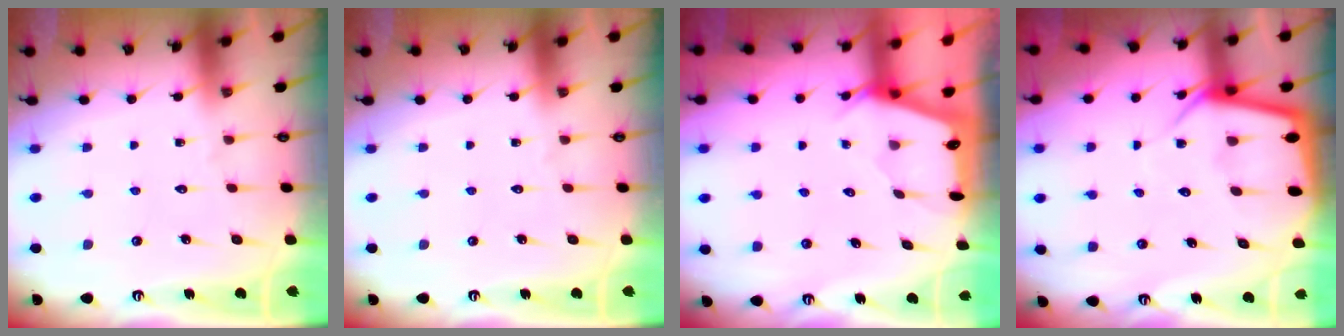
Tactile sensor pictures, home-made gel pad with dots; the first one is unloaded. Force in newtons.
{"total": 0.0}
{"total": 2.3, "press": 2.2, "slide": 0.3}
{"total": 6.4, "press": 6.4, "slide": 0.6}